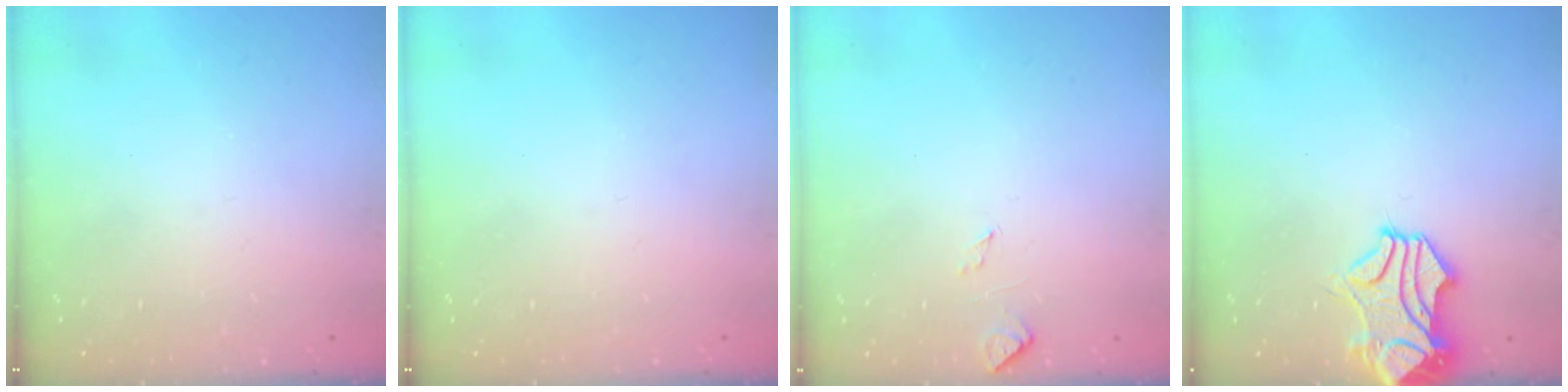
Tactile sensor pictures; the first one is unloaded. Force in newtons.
{"total": 0.0}
{"total": 3.4, "press": 3.3, "slide": 0.8}
{"total": 1.8, "press": 1.4, "slide": 1.2}